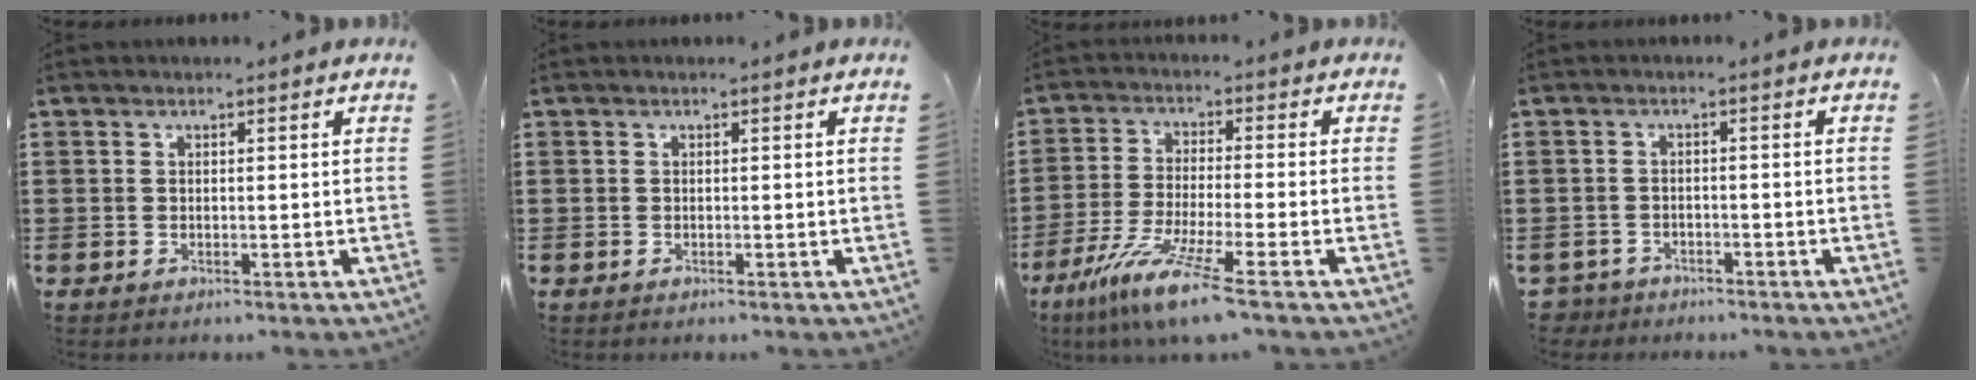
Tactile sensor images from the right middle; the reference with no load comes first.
{"total": 0.0}
{"total": 8.6, "force": [-6.3, -0.3, 5.9], "torque": [-0.127, -0.021, -0.123]}
{"total": 2.4, "force": [-2.3, 0.5, -0.3], "torque": [-0.005, -0.004, -0.051]}